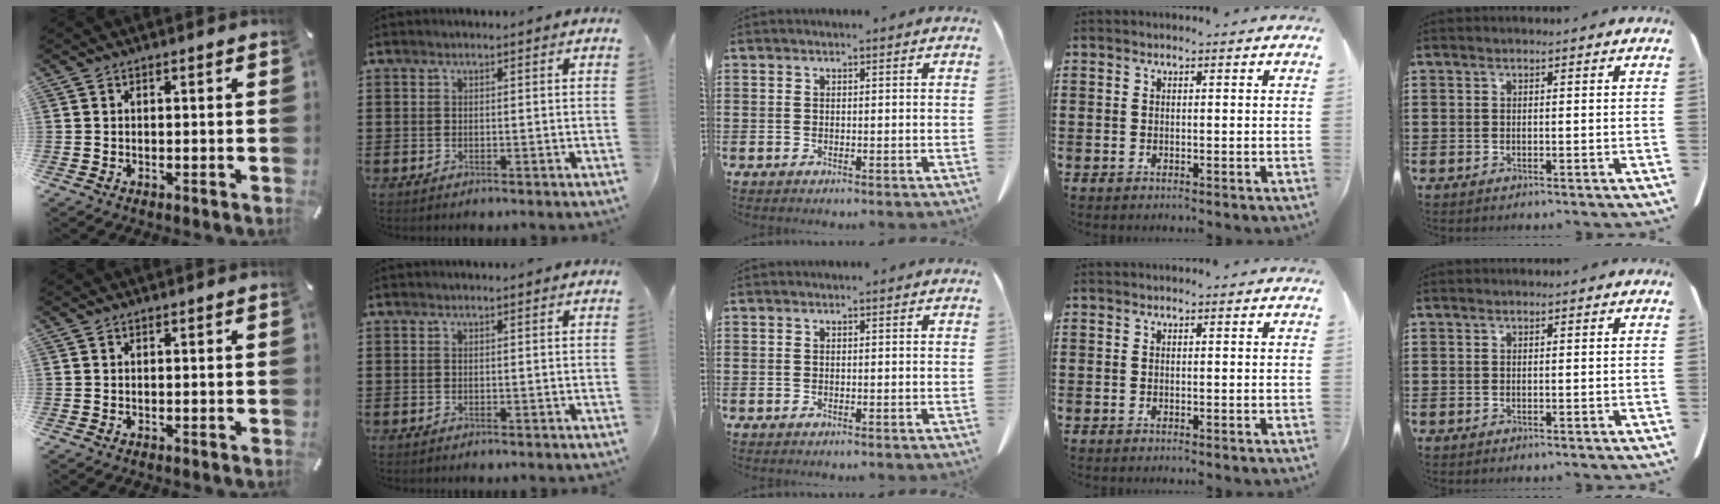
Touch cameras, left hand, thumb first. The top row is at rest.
{}